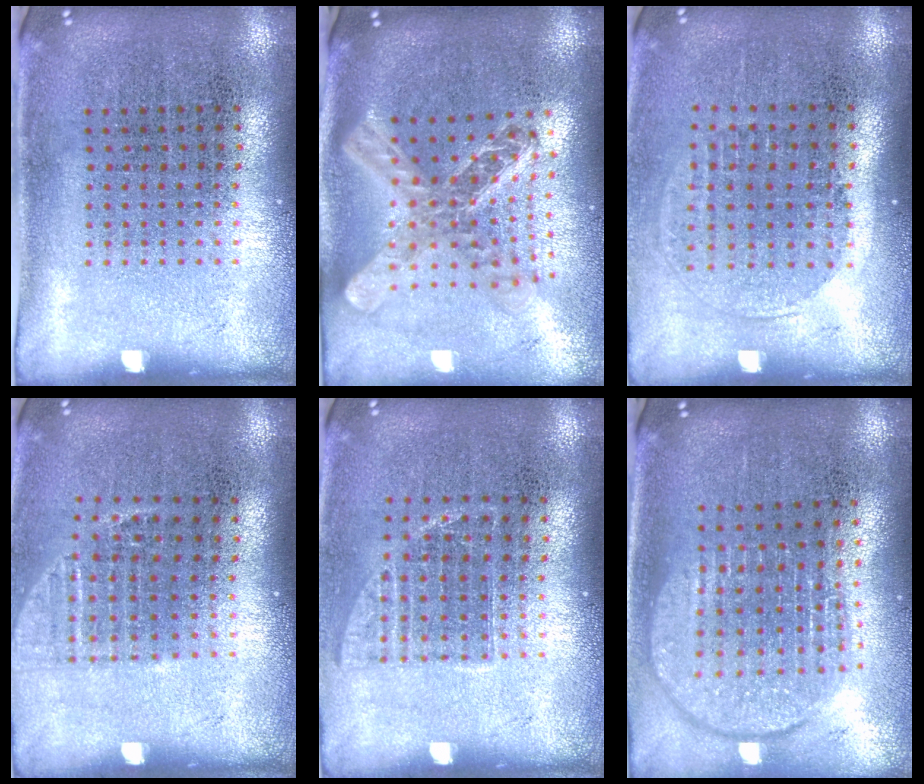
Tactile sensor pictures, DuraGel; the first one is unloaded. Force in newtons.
{"total": 2.4, "press": 1.9, "slide": 1.4}
{"total": 1.3, "press": 1.2, "slide": 0.6}
{"total": 1.1, "press": 1.0, "slide": 0.5}
{"total": 1.0, "press": 0.8, "slide": 0.6}
{"total": 1.8, "press": 1.5, "slide": 1.0}